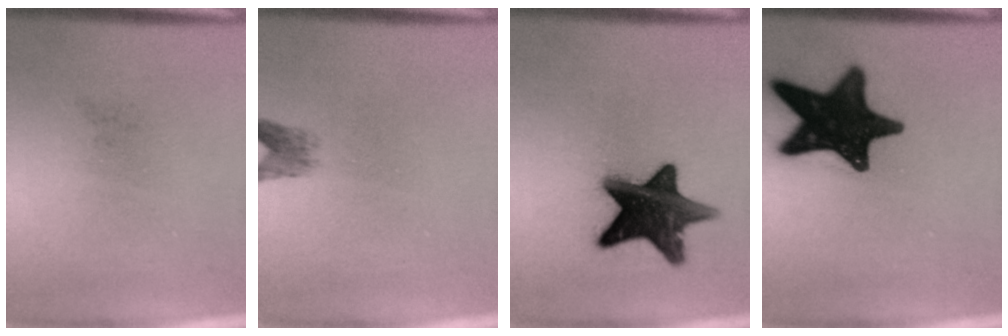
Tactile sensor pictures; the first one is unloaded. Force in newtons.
{"total": 2.0}
{"total": 15.2}
{"total": 17.5}